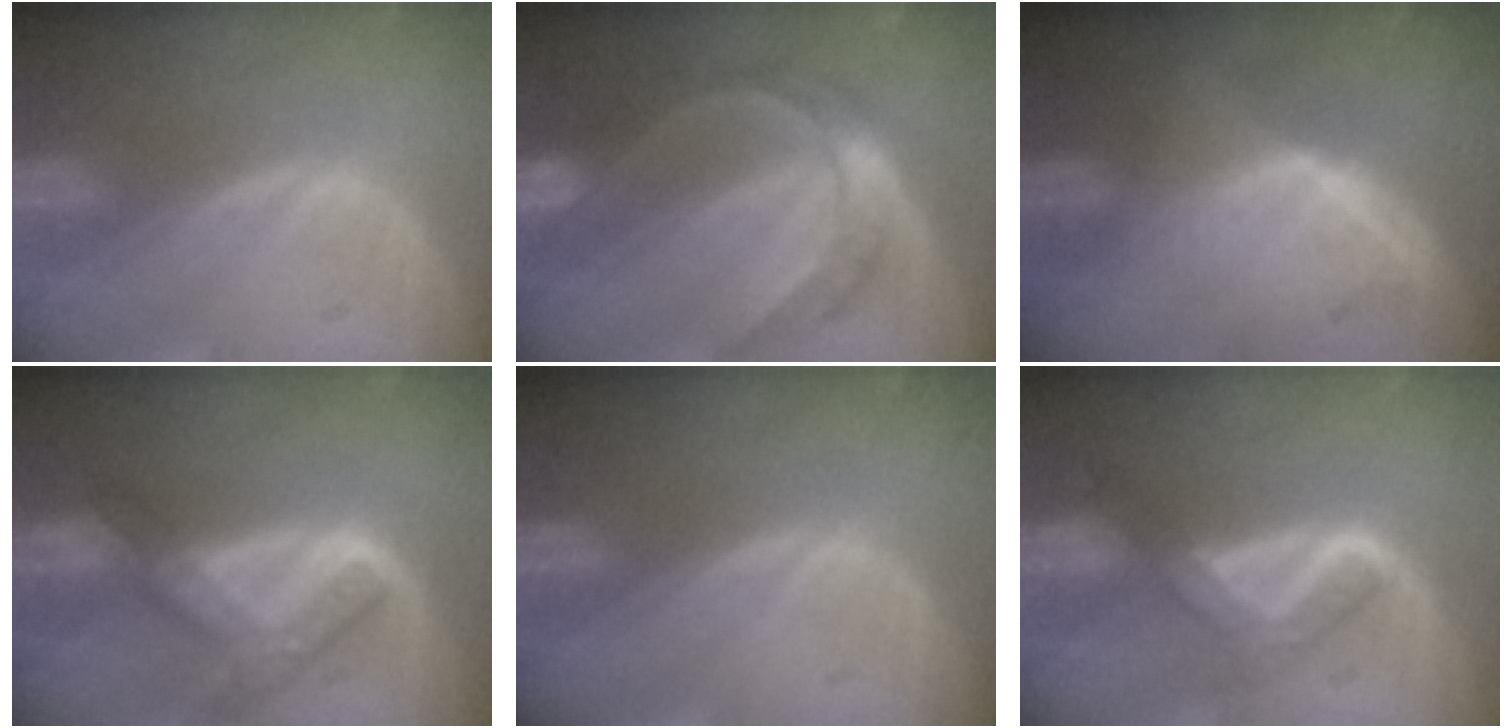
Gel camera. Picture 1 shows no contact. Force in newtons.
{"total": 8.4, "press": 8.4, "slide": 0.8}
{"total": 6.5, "press": 5.9, "slide": 2.9}
{"total": 7.7, "press": 6.5, "slide": 4.2}
{"total": 0.0}
{"total": 5.1, "press": 5.1, "slide": 0.8}